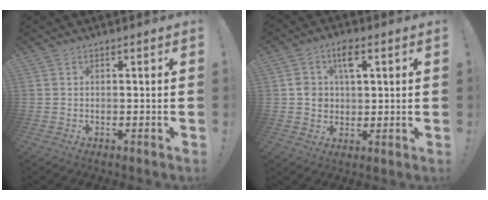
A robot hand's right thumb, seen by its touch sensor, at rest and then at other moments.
{"total": 7.7, "force": [2.5, 5.5, 4.7], "torque": [-0.069, -0.001, 0.043]}